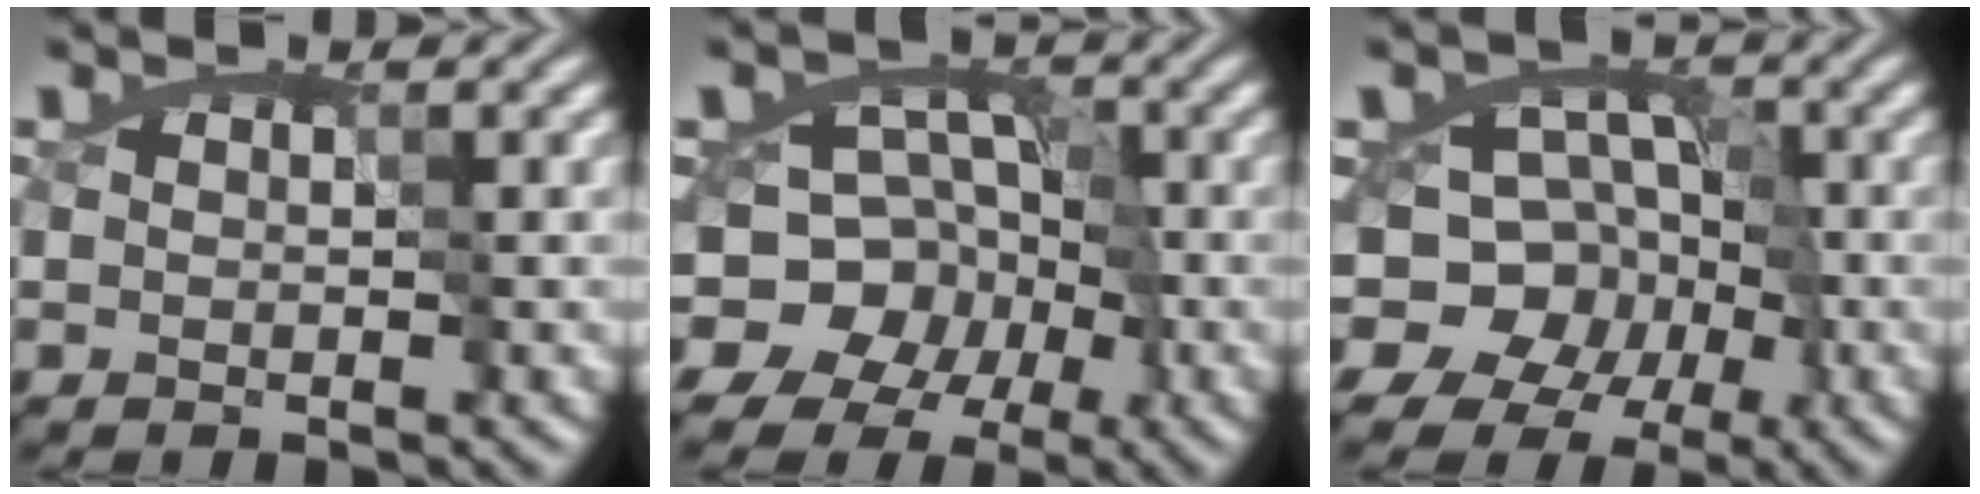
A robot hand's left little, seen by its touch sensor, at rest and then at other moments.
{"total": 10.6, "force": [-5.5, 8.2, 4.0], "torque": [-0.038, 0.007, -0.115]}
{"total": 10.4, "force": [-5.2, 8.2, 3.8], "torque": [-0.037, 0.002, -0.110]}